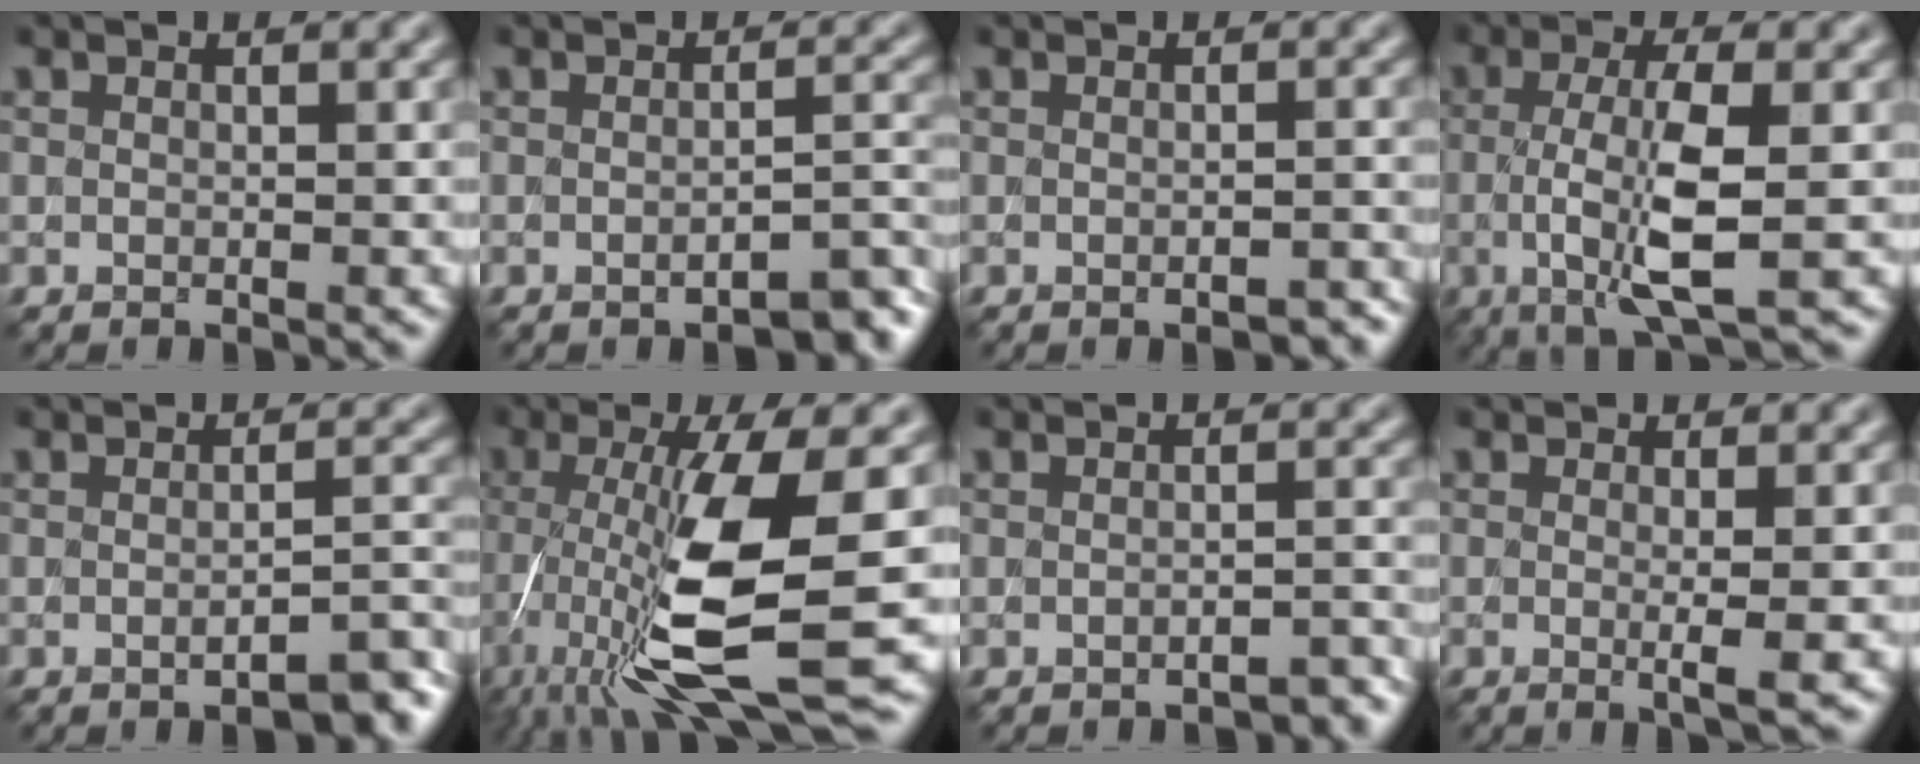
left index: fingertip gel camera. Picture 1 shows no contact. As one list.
[{"total": 3.5, "force": [-2.1, 0.9, 2.6], "torque": [-0.031, 0.004, -0.031]}, {"total": 2.1, "force": [-1.3, 0.7, 1.5], "torque": [-0.011, 0.003, -0.020]}, {"total": 6.9, "force": [-0.9, 1.8, 6.6], "torque": [-0.127, -0.003, -0.018]}, {"total": 3.8, "force": [-2.0, 0.9, 3.0], "torque": [-0.036, 0.002, -0.030]}, {"total": 11.8, "force": [-3.1, 3.0, 11.0], "torque": [-0.203, -0.017, -0.057]}, {"total": 2.5, "force": [-2.2, 0.5, 1.0], "torque": [-0.007, 0.004, -0.028]}, {"total": 2.5, "force": [0.0, 0.5, 2.5], "torque": [-0.039, -0.007, -0.003]}]